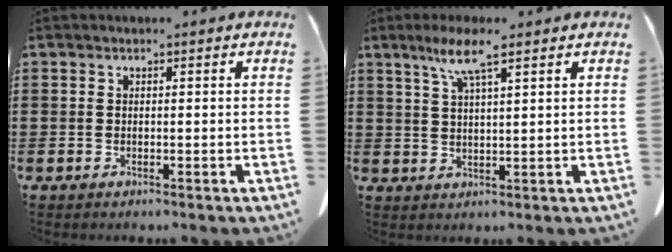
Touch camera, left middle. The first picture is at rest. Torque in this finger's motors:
{"motor_torque": [0.15, 0.07, 0.20, 0.10]}